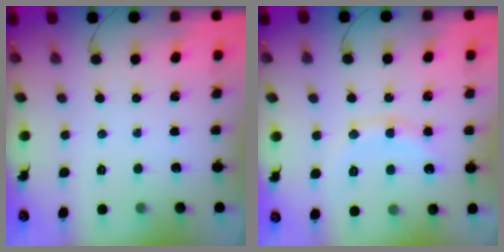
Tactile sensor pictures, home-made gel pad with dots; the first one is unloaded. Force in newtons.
{"total": 9.6, "press": 9.5, "slide": 0.7}